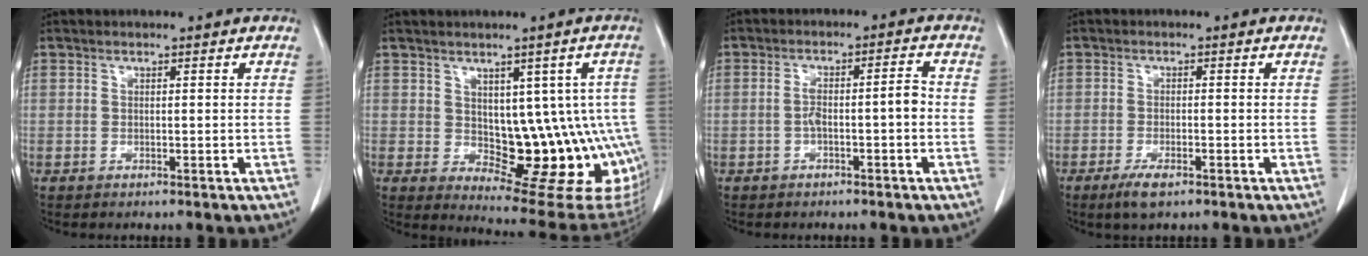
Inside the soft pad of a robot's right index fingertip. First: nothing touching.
{"total": 14.8, "force": [-0.9, 6.8, 13.1], "torque": [-0.115, 0.011, 0.009]}
{"total": 4.5, "force": [-1.0, 0.9, 4.3], "torque": [-0.075, 0.017, -0.013]}
{"total": 3.2, "force": [-2.0, 0.9, 2.3], "torque": [-0.046, -0.002, -0.032]}